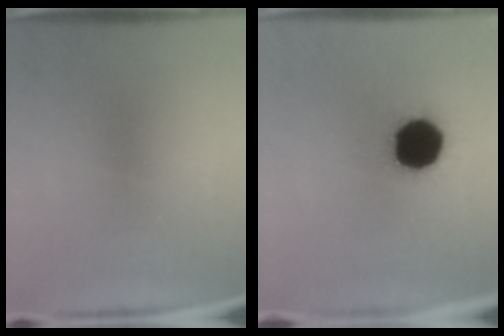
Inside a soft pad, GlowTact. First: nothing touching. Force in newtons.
{"total": 18.5}